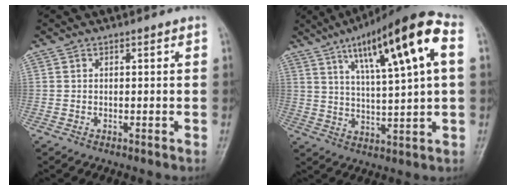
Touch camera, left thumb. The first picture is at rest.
{"total": 19.5, "force": [7.5, 3.8, 17.6], "torque": [-0.270, 0.009, 0.119]}